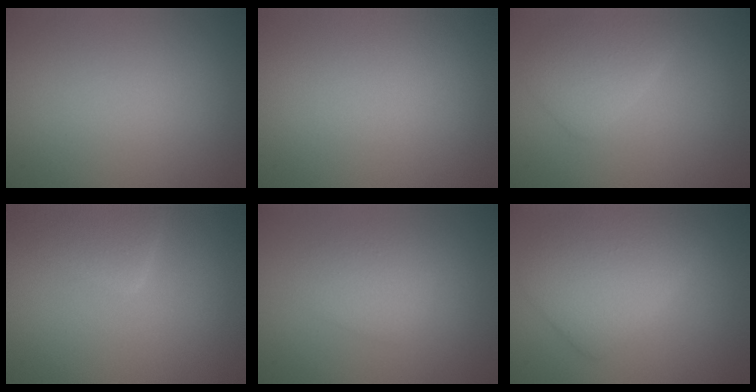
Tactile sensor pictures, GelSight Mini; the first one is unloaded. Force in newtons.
{"total": 0.0}
{"total": 2.8, "press": 2.8, "slide": 0.2}
{"total": 2.5, "press": 2.5, "slide": 0.2}
{"total": 2.1, "press": 2.1, "slide": 0.2}
{"total": 4.9, "press": 4.9, "slide": 0.1}